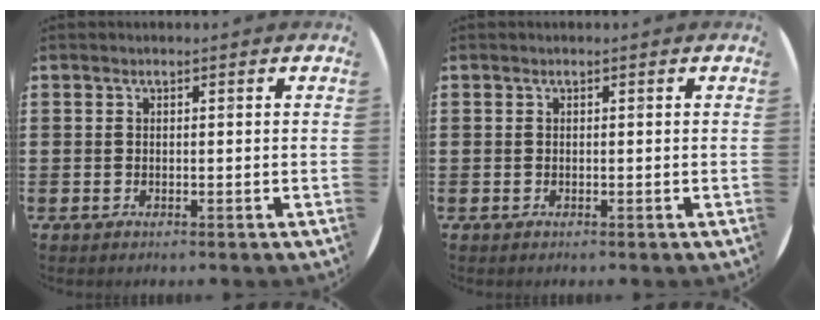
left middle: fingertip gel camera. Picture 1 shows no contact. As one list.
[{"total": 0.0}]